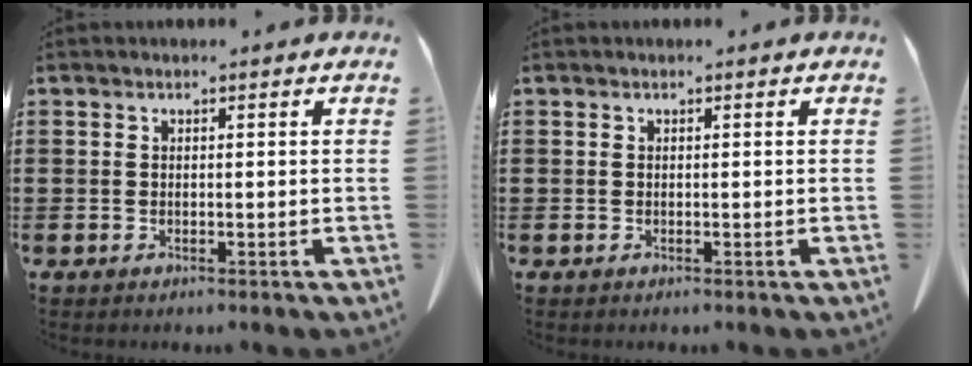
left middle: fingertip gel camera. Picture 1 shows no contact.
{"total": 0.0}